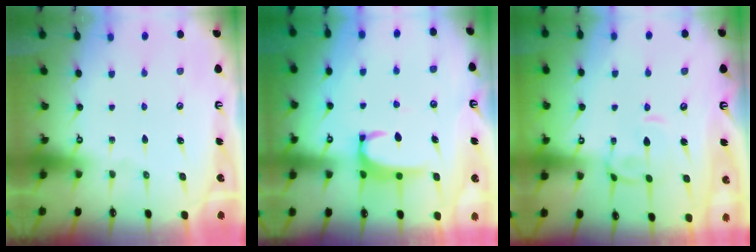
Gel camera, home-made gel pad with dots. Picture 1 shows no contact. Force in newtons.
{"total": 2.6, "press": 2.6, "slide": 0.5}
{"total": 0.7, "press": 0.1, "slide": 0.7}